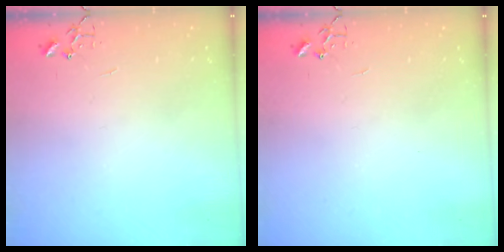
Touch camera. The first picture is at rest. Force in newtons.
{"total": 0.0}